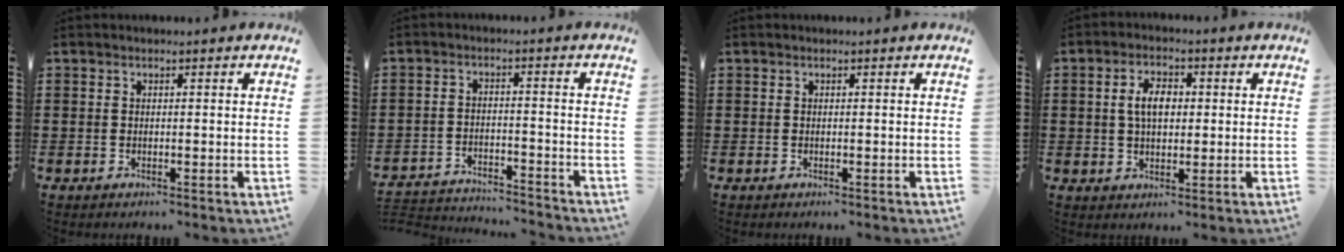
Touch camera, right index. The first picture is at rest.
{"total": 3.4, "force": [-3.3, 0.3, 0.3], "torque": [-0.011, 0.004, -0.072]}
{"total": 0.0}
{"total": 4.9, "force": [0.6, 2.8, 4.0], "torque": [-0.084, 0.012, 0.009]}